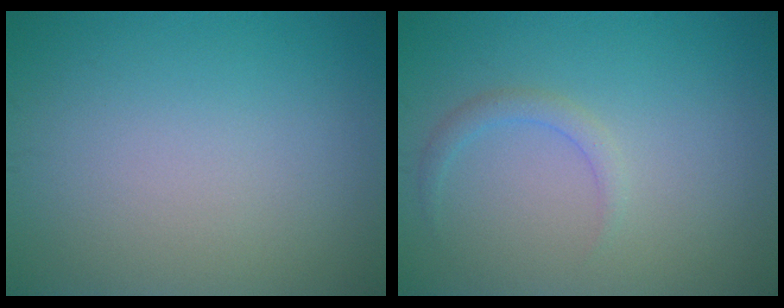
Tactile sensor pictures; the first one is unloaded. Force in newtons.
{"total": 1.3, "press": 1.3, "slide": 0.1}